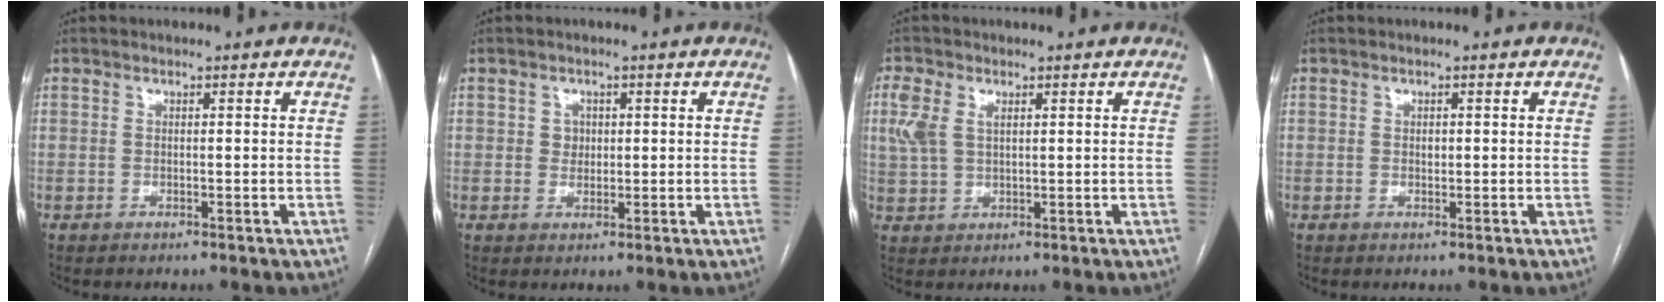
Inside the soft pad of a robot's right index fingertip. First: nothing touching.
{"total": 2.0, "force": [0.4, 1.8, 0.8], "torque": [-0.008, 0.001, 0.006]}
{"total": 5.3, "force": [2.3, 3.2, 3.5], "torque": [-0.106, 0.022, 0.048]}
{"total": 0.7, "force": [0.1, 0.5, 0.5], "torque": [-0.006, 0.001, 0.000]}